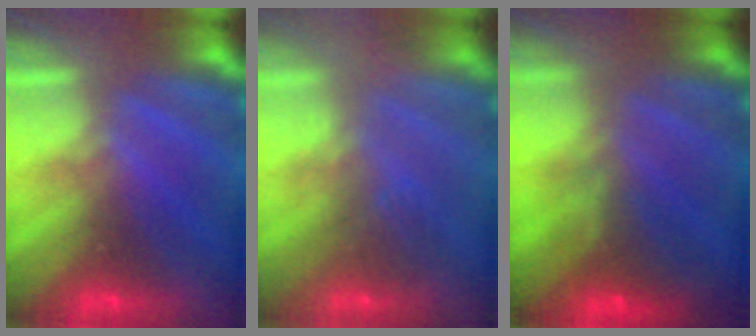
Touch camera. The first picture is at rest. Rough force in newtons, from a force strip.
{"total": 2.8}
{"total": 7.5}